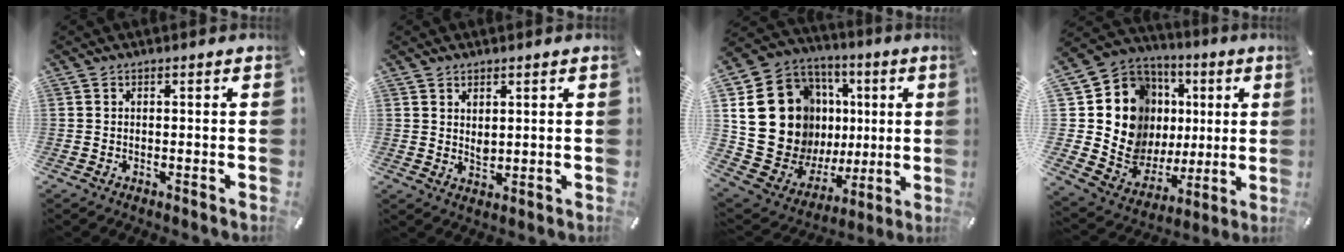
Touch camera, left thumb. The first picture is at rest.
{"total": 2.3, "force": [1.4, 1.6, 0.9], "torque": [-0.011, -0.003, 0.025]}
{"total": 22.6, "force": [4.4, 18.8, 11.8], "torque": [-0.207, -0.033, 0.119]}
{"total": 18.0, "force": [3.8, 15.9, 7.6], "torque": [-0.138, -0.042, 0.099]}